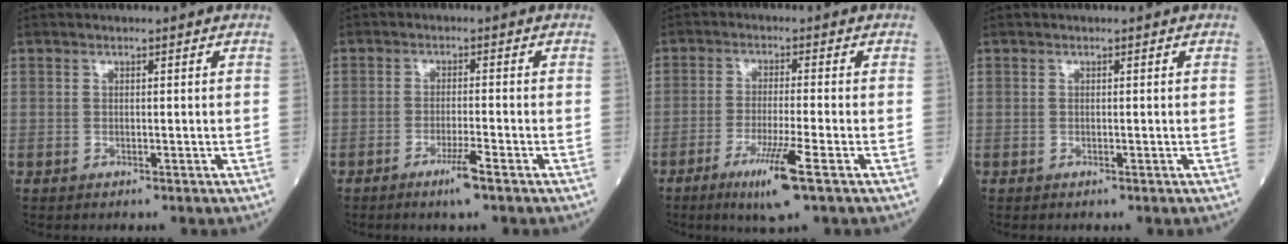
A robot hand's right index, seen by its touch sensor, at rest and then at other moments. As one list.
[{"total": 3.6, "force": [-2.3, -0.3, 2.7], "torque": [-0.053, -0.008, -0.043]}, {"total": 7.5, "force": [-3.9, -0.5, 6.3], "torque": [-0.117, -0.021, -0.070]}, {"total": 0.0}]